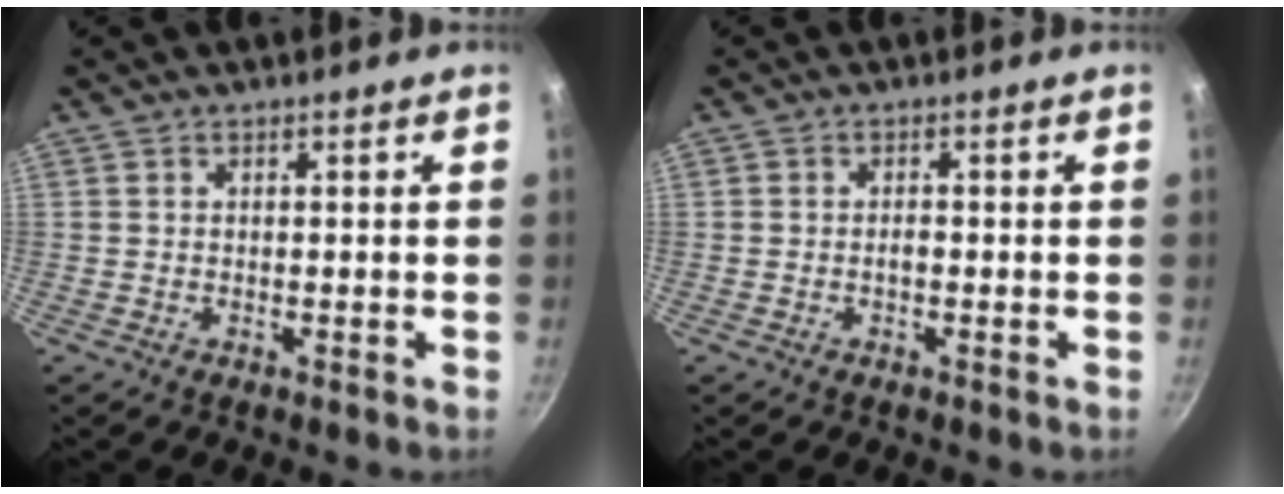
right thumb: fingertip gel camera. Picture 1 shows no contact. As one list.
[{"total": 1.2, "force": [-0.4, 0.6, 0.9], "torque": [-0.012, 0.008, -0.007]}]